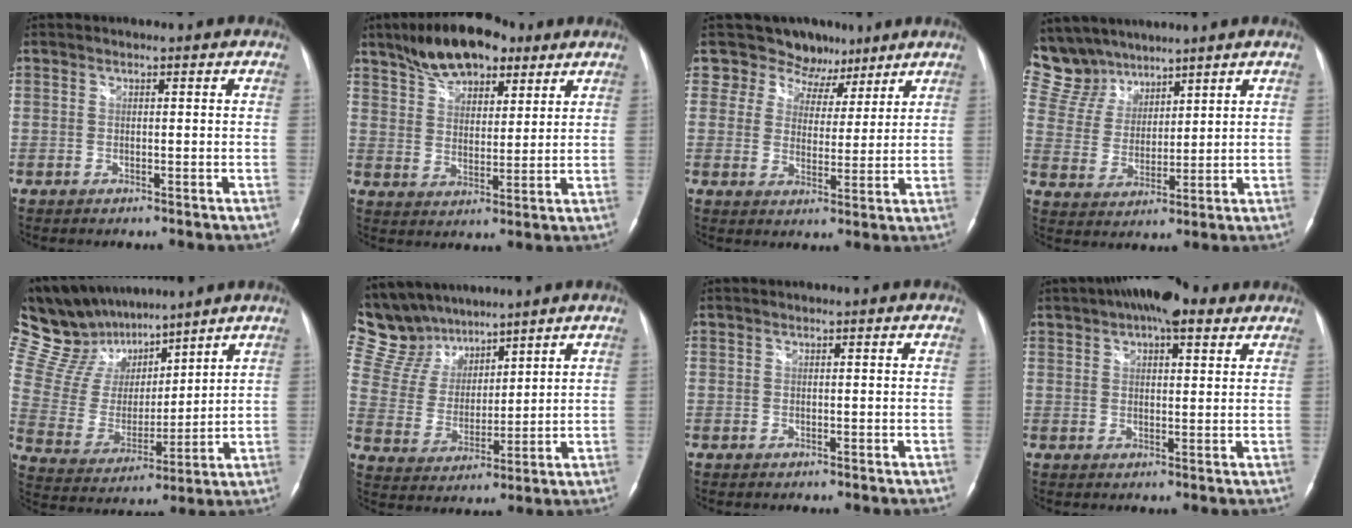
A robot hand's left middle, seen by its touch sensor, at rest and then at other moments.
{"total": 12.4, "force": [8.6, 5.4, 7.2], "torque": [-0.123, 0.019, 0.147]}
{"total": 8.3, "force": [6.6, 5.0, -0.3], "torque": [0.016, -0.004, 0.089]}
{"total": 9.5, "force": [8.4, 4.5, 0.2], "torque": [-0.013, 0.016, 0.178]}
{"total": 15.9, "force": [13.4, 6.0, 6.1], "torque": [-0.131, 0.026, 0.257]}
{"total": 12.2, "force": [10.8, 5.3, 1.9], "torque": [-0.055, 0.023, 0.222]}
{"total": 0.0}
{"total": 10.3, "force": [6.9, 3.6, 6.7], "torque": [-0.105, 0.035, 0.108]}